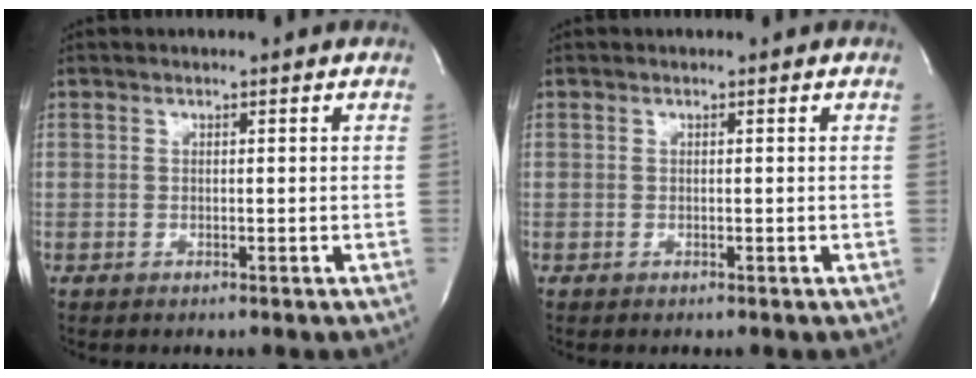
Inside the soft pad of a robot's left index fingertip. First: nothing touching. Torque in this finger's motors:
{"motor_torque": [0.00, 0.00, -0.01, 0.00]}